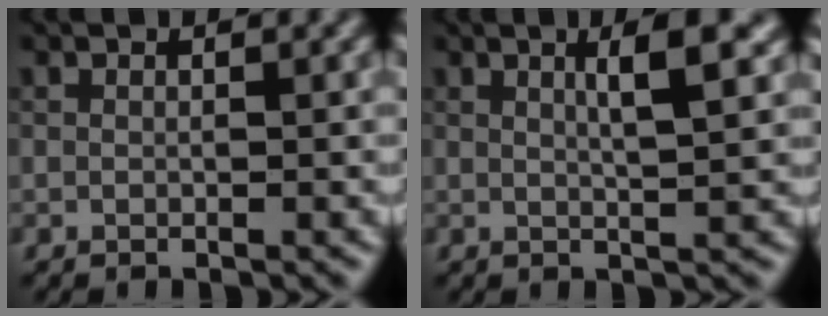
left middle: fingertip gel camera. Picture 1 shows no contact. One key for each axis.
{"total": 4.0, "fx": 1.5, "fy": 0.9, "fz": 3.6, "tx": -0.043, "ty": 0.007, "tz": 0.020}